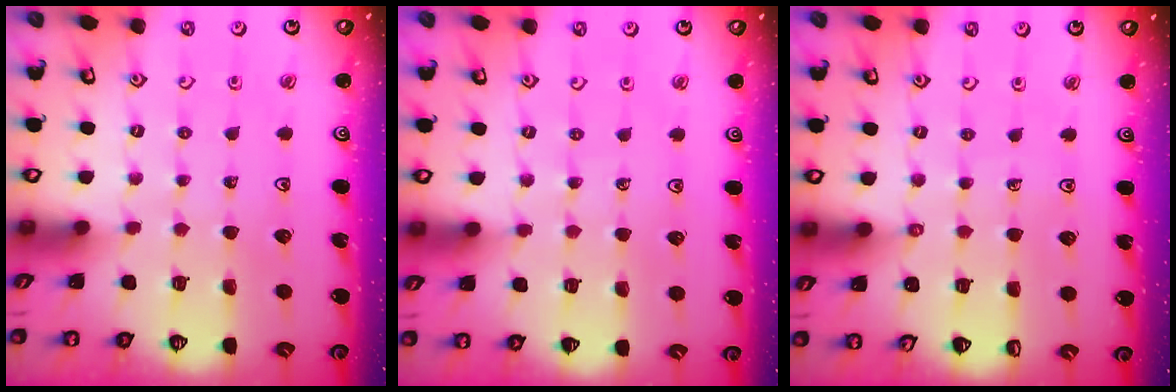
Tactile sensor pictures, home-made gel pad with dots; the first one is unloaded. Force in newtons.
{"total": 3.5, "press": 3.4, "slide": 0.8}
{"total": 5.2, "press": 5.1, "slide": 0.9}